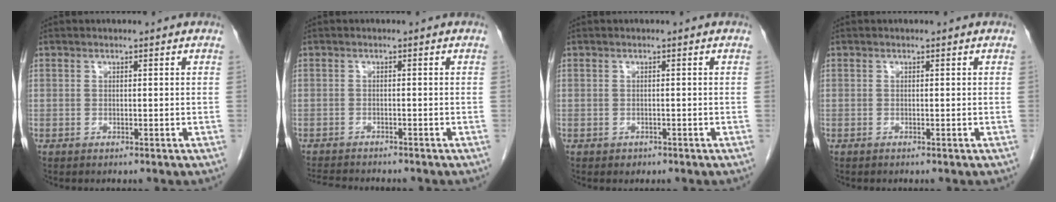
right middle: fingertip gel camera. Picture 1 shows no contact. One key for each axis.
{"total": 5.9, "fx": -5.5, "fy": 0.8, "fz": 1.9, "tx": -0.029, "ty": -0.011, "tz": -0.086}
{"total": 0.7, "fx": -0.4, "fy": 0.5, "fz": 0.1, "tx": -0.005, "ty": 0.001, "tz": -0.005}
{"total": 0.0}